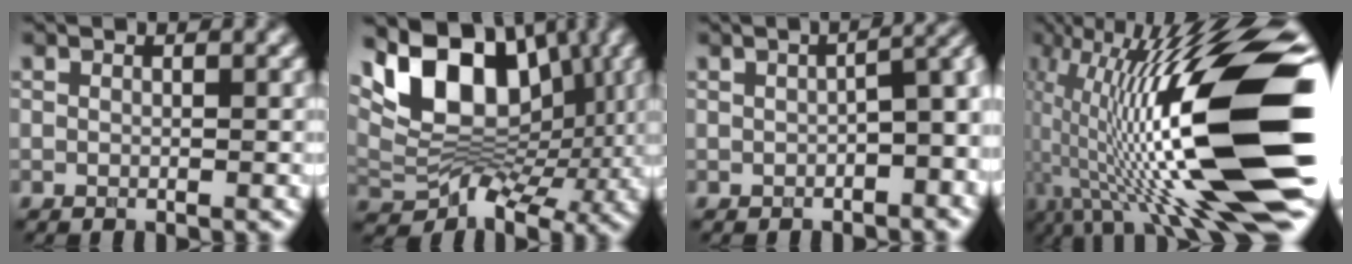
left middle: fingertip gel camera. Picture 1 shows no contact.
{"total": 9.2, "force": [2.7, 6.3, 6.2], "torque": [-0.095, -0.006, 0.051]}
{"total": 3.7, "force": [-1.0, 1.2, 3.3], "torque": [-0.036, 0.017, -0.011]}
{"total": 18.8, "force": [-2.1, 4.7, 18.1], "torque": [-0.318, 0.038, -0.044]}